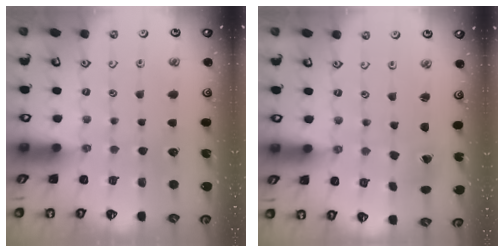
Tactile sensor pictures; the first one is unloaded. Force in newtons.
{"total": 1.3, "press": 1.3, "slide": 0.1}